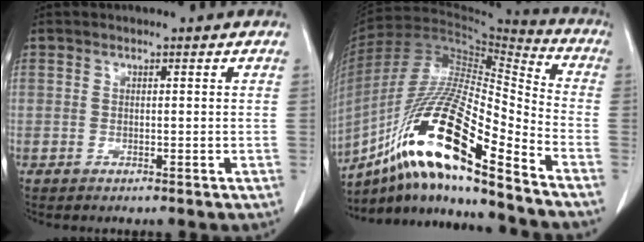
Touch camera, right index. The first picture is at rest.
{"total": 20.5, "force": [-11.9, 2.3, 16.5], "torque": [-0.336, -0.016, -0.213]}